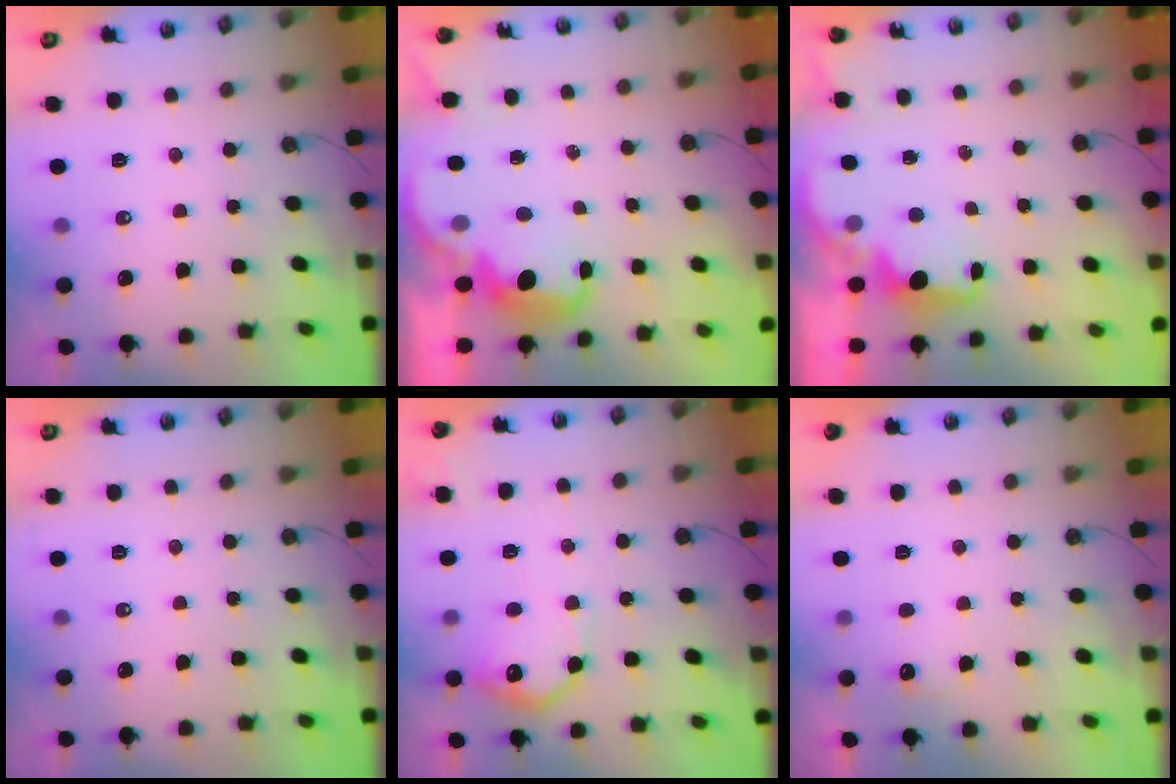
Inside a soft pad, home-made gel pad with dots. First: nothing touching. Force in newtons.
{"total": 4.9, "press": 4.9, "slide": 0.8}
{"total": 2.3, "press": 2.2, "slide": 0.8}
{"total": 0.0}
{"total": 13.5, "press": 13.5, "slide": 0.2}
{"total": 5.4, "press": 5.3, "slide": 1.3}